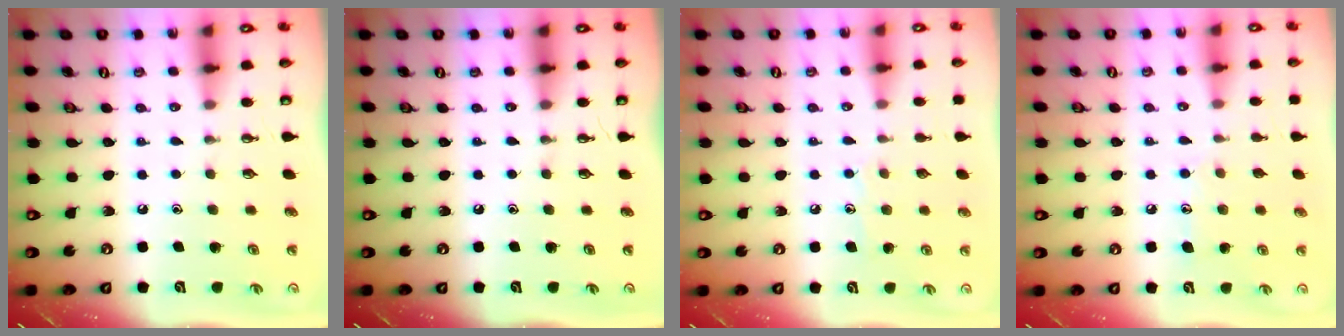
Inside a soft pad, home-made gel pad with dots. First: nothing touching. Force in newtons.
{"total": 0.0}
{"total": 6.9, "press": 6.9, "slide": 0.7}
{"total": 7.0, "press": 7.0, "slide": 0.4}